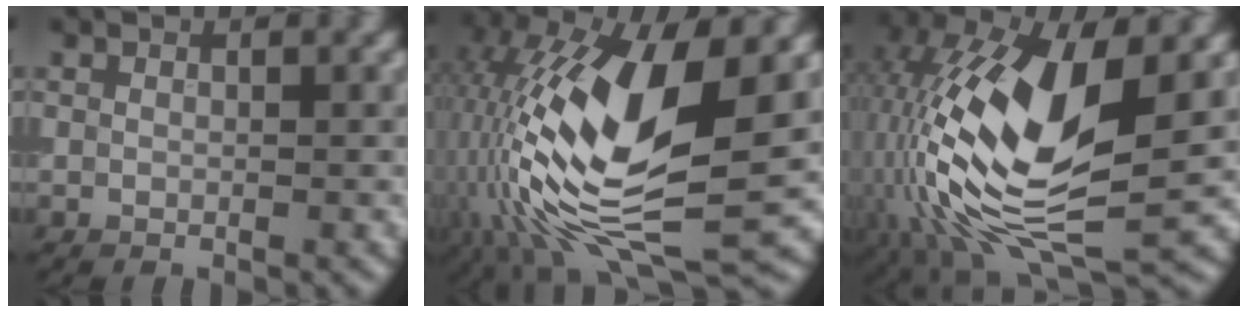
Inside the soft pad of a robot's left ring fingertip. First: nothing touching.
{"total": 16.1, "force": [-1.1, 6.4, 14.8], "torque": [-0.295, 0.004, -0.023]}
{"total": 14.9, "force": [-0.4, 6.7, 13.3], "torque": [-0.280, -0.005, -0.013]}